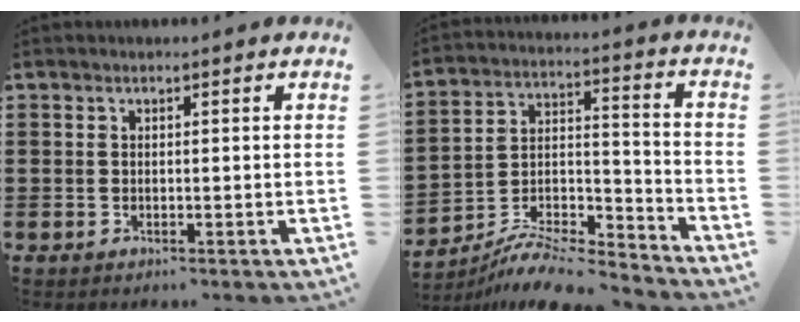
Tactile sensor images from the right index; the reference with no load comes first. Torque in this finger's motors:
{"motor_torque": [0.02, -0.02, 0.25, 0.08]}